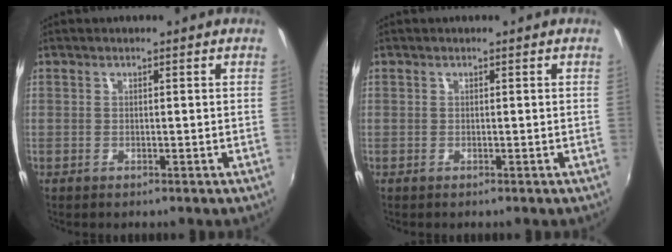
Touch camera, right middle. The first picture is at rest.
{"total": 0.0}